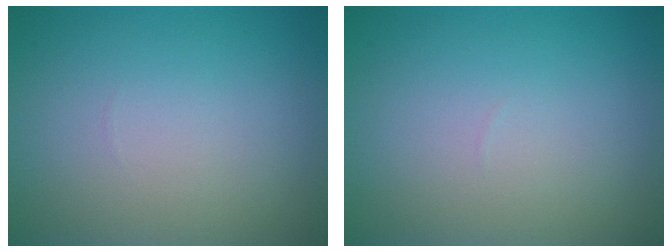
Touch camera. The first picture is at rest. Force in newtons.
{"total": 0.0}